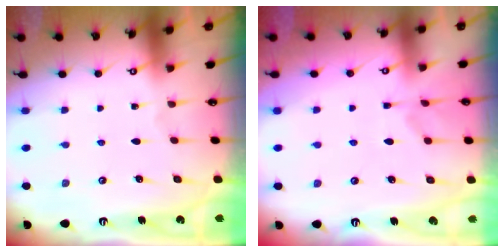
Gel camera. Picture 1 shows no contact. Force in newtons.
{"total": 1.6, "press": 0.9, "slide": 1.3}